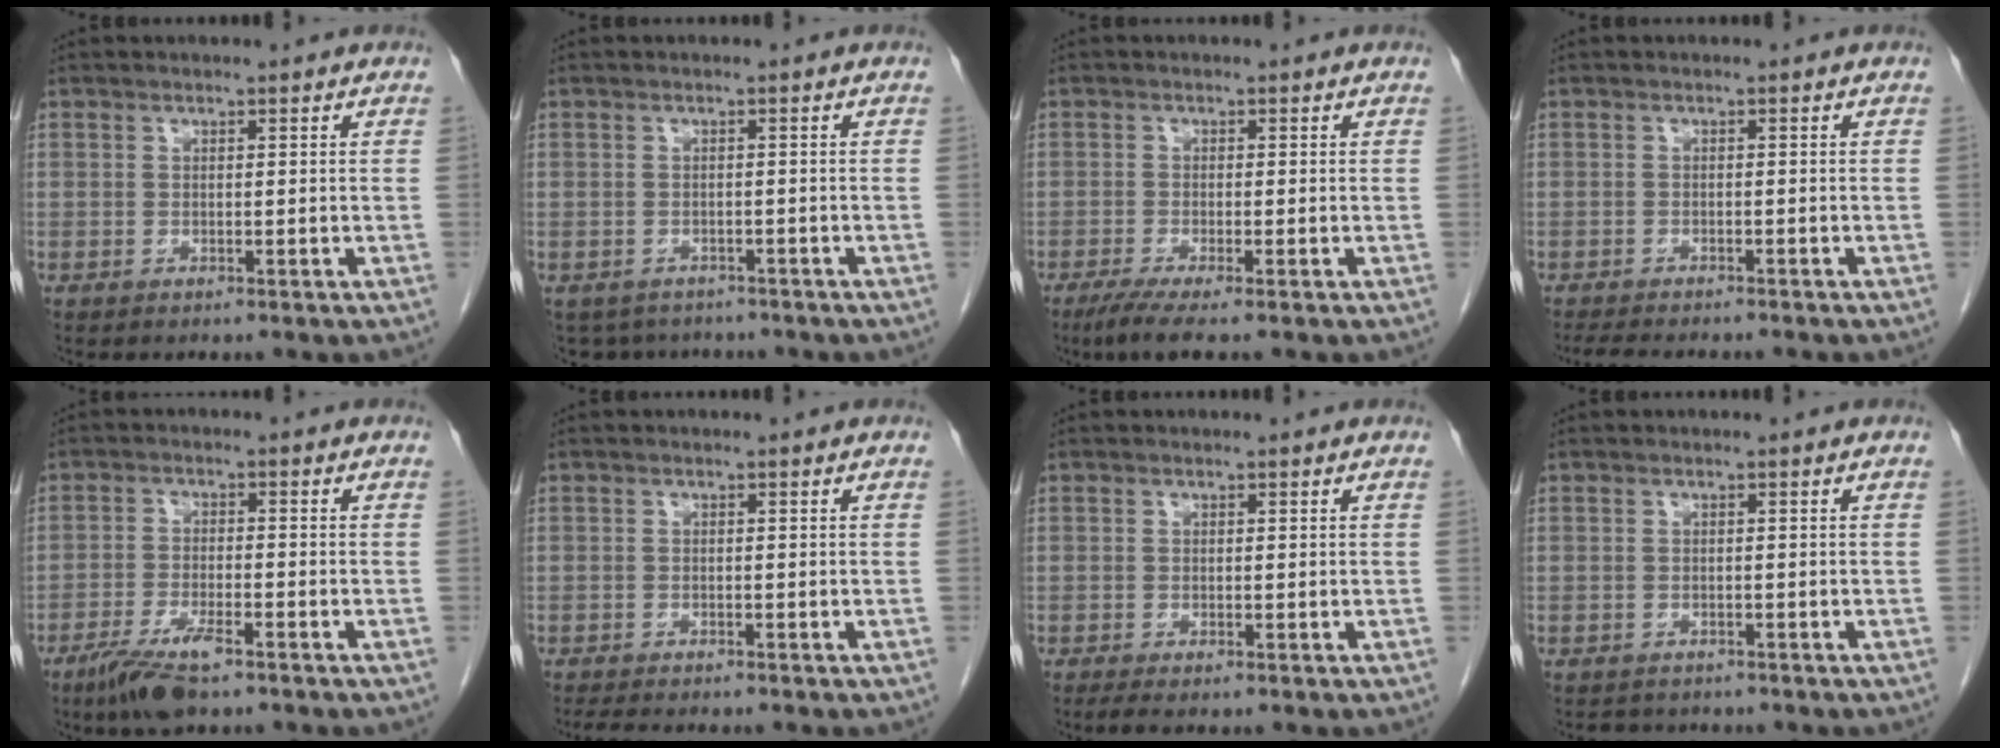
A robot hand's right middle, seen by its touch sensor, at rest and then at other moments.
{"total": 5.6, "force": [-4.7, 2.9, 0.7], "torque": [-0.004, 0.000, -0.060]}
{"total": 4.1, "force": [-2.8, 0.0, 3.0], "torque": [-0.059, -0.014, -0.053]}
{"total": 7.8, "force": [-6.9, 1.4, 3.5], "torque": [-0.050, -0.009, -0.099]}
{"total": 6.7, "force": [-4.6, 1.2, 4.8], "torque": [-0.099, -0.013, -0.080]}
{"total": 4.7, "force": [-4.0, 0.7, 2.3], "torque": [-0.033, -0.010, -0.059]}
{"total": 1.4, "force": [-1.0, 0.1, 1.0], "torque": [-0.023, -0.007, -0.018]}
{"total": 2.5, "force": [-2.3, 1.1, 0.1], "torque": [-0.007, -0.003, -0.031]}